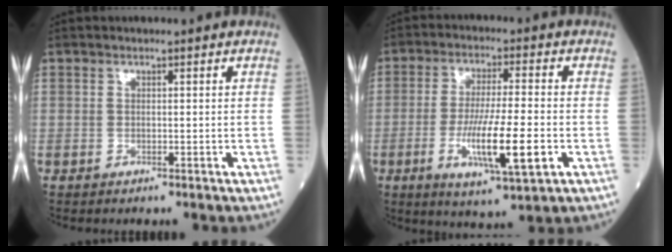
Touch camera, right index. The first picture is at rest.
{"total": 11.6, "force": [-3.2, 1.0, 11.1], "torque": [-0.199, -0.018, -0.052]}